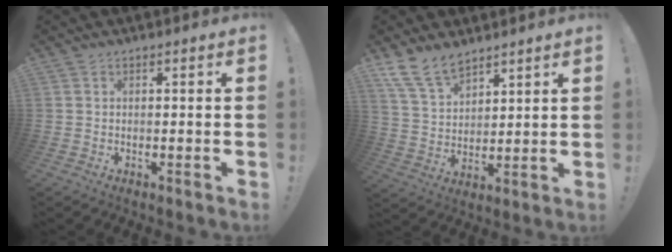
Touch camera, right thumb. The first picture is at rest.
{"total": 11.5, "force": [8.8, 5.8, 4.5], "torque": [-0.091, -0.052, 0.174]}